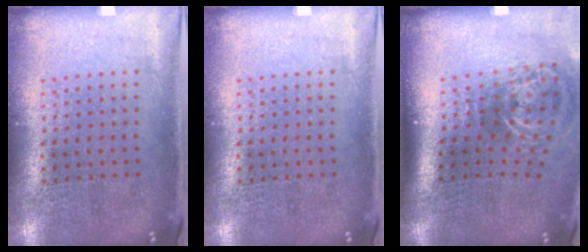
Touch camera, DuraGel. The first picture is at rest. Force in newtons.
{"total": 0.0}
{"total": 2.1, "press": 1.3, "slide": 1.7}